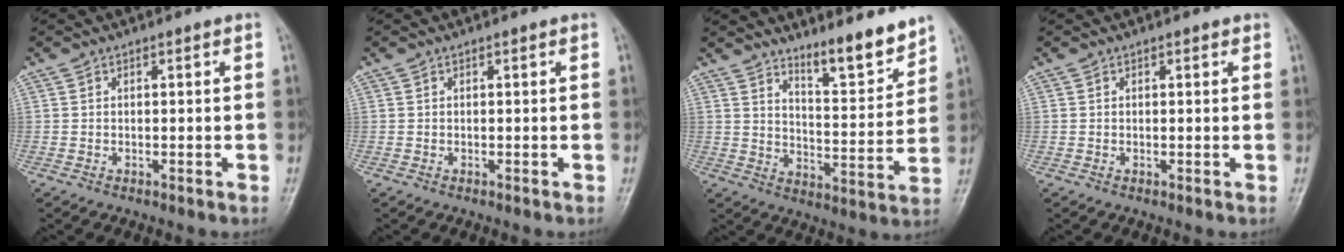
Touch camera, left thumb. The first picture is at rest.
{"total": 0.0}
{"total": 9.6, "force": [8.1, 1.6, 4.9], "torque": [-0.060, -0.074, 0.134]}
{"total": 0.8, "force": [0.5, 0.4, 0.4], "torque": [-0.003, -0.002, 0.004]}